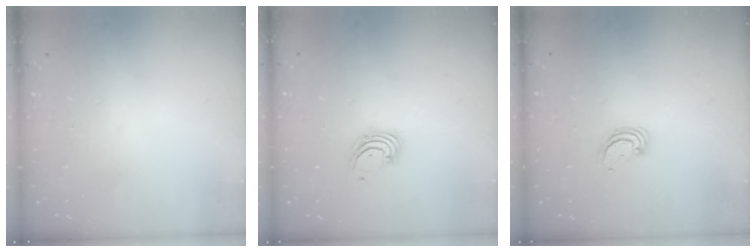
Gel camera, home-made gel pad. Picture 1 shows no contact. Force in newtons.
{"total": 1.8, "press": 1.8, "slide": 0.2}
{"total": 3.1, "press": 3.1, "slide": 0.3}